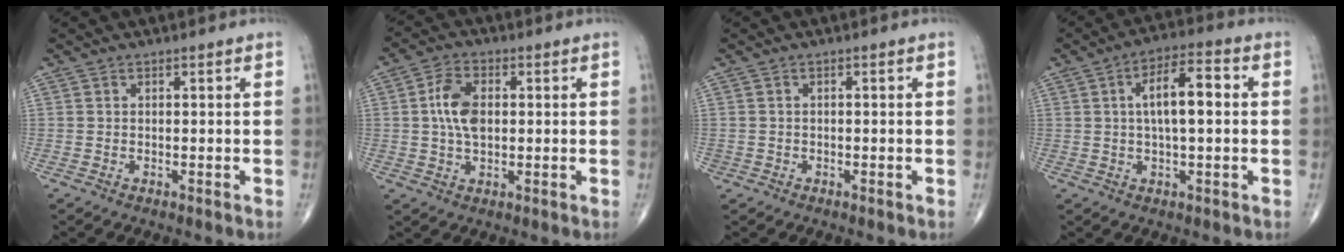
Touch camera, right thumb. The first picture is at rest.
{"total": 7.2, "force": [0.7, 4.3, 5.8], "torque": [-0.107, 0.007, 0.009]}
{"total": 0.8, "force": [-0.4, 0.7, 0.0], "torque": [0.010, 0.006, -0.009]}
{"total": 9.5, "force": [1.1, 3.3, 8.8], "torque": [-0.143, 0.021, 0.011]}